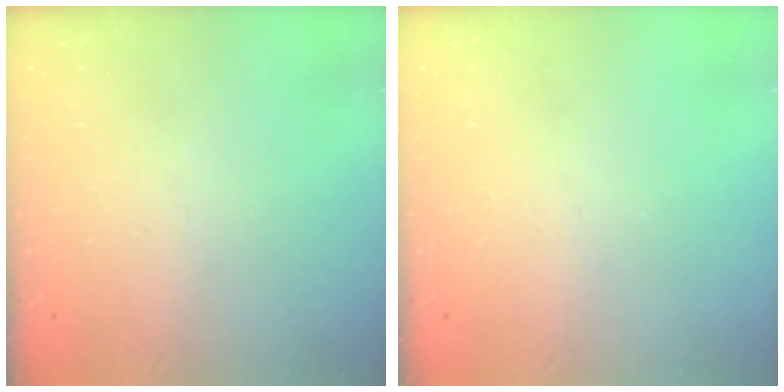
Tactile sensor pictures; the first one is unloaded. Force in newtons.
{"total": 0.0}